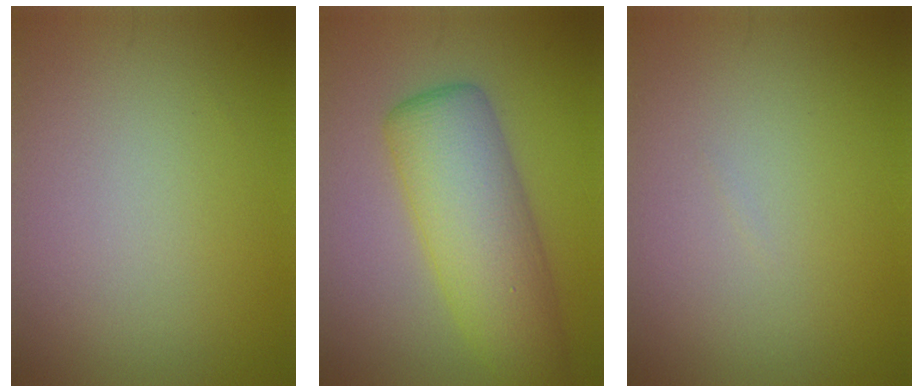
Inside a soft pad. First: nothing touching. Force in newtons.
{"total": 8.2, "press": 8.2, "slide": 0.3}
{"total": 0.0}